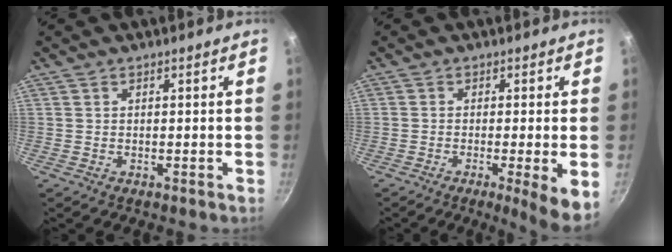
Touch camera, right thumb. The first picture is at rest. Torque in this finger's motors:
{"motor_torque": [-0.23, 0.58, -0.02, -0.04, 0.06]}